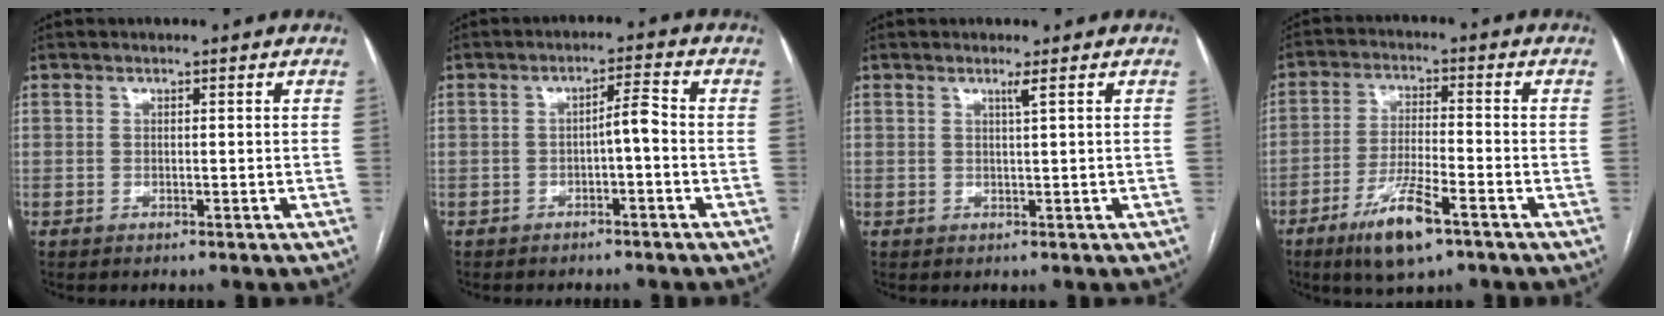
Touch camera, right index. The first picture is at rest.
{"total": 3.2, "force": [-0.9, 0.5, 3.1], "torque": [-0.047, 0.012, -0.014]}
{"total": 1.1, "force": [0.6, -0.4, 0.9], "torque": [-0.026, -0.007, 0.015]}
{"total": 9.7, "force": [-5.7, 1.7, 7.6], "torque": [-0.145, -0.015, -0.100]}